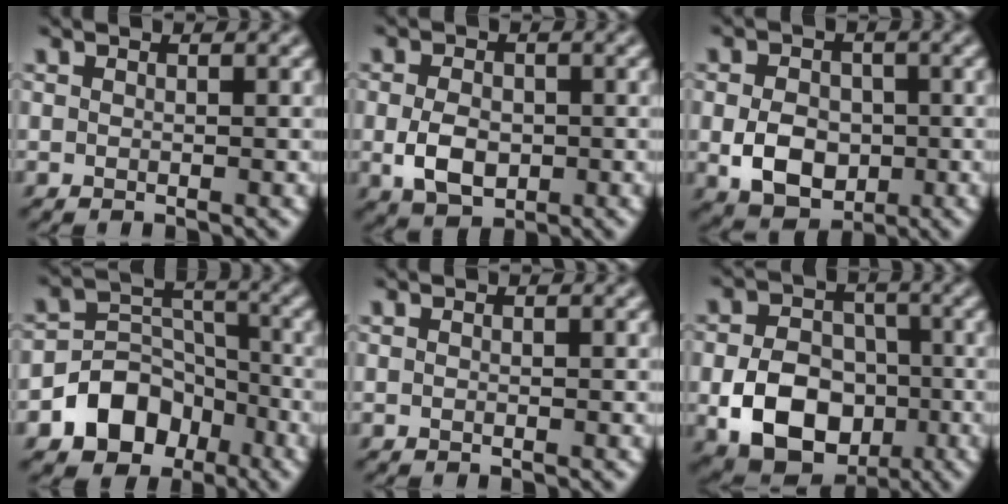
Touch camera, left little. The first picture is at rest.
{"total": 3.8, "force": [-0.8, 2.6, 2.6], "torque": [-0.052, -0.004, -0.016]}
{"total": 5.3, "force": [-1.0, 4.0, 3.4], "torque": [-0.068, -0.007, -0.021]}
{"total": 7.4, "force": [-4.0, 5.5, 2.8], "torque": [-0.025, 0.009, -0.088]}
{"total": 0.0}
{"total": 9.1, "force": [-2.7, 6.7, 5.5], "torque": [-0.104, -0.015, -0.052]}